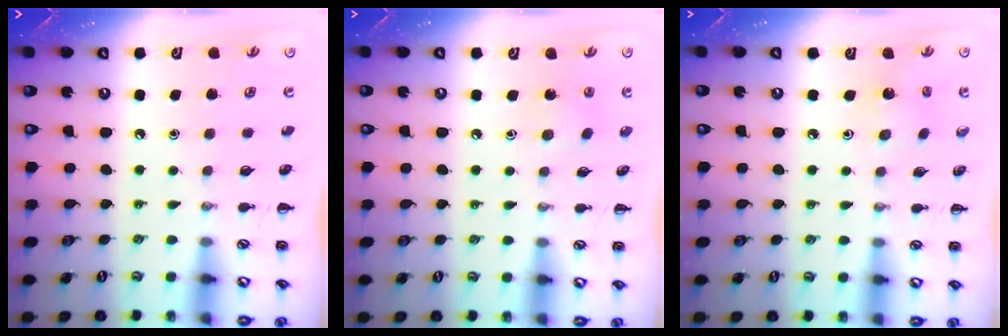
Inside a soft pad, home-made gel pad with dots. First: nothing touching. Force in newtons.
{"total": 4.6, "press": 4.4, "slide": 1.5}
{"total": 2.7, "press": 2.5, "slide": 0.9}